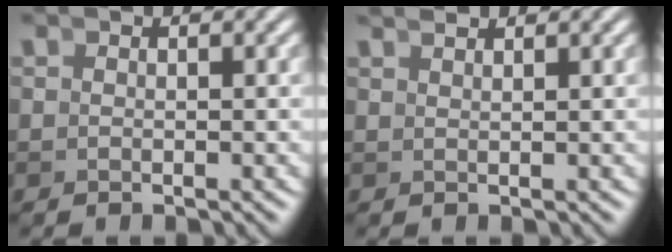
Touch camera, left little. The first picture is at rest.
{"total": 1.6, "force": [1.3, -0.9, -0.1], "torque": [0.015, 0.007, 0.028]}